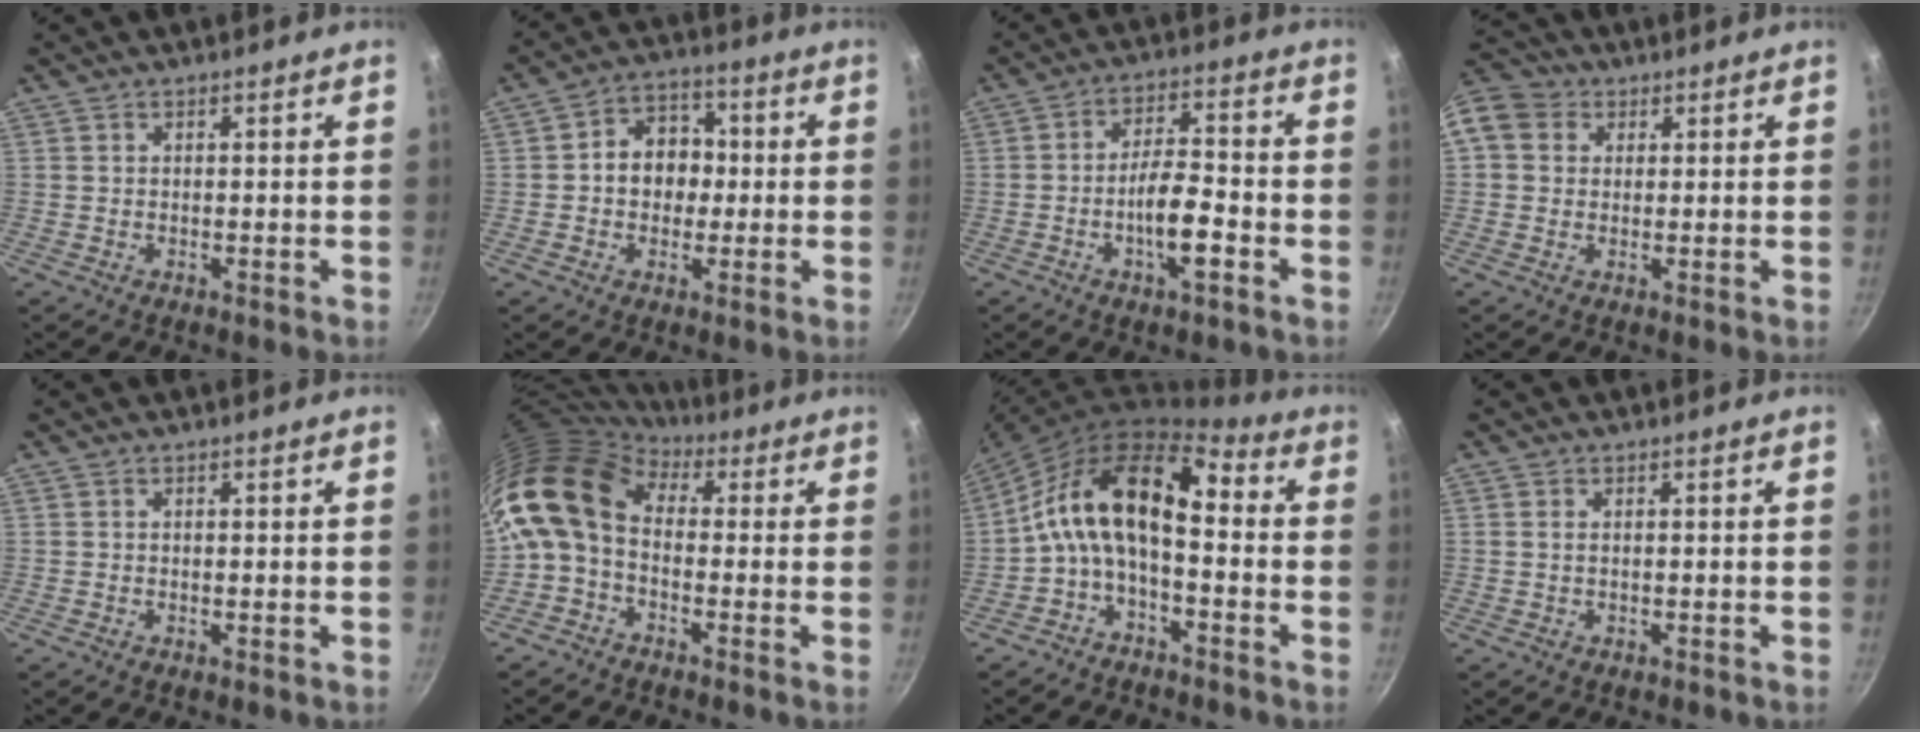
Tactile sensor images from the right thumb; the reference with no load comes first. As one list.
[{"total": 8.9, "force": [-0.1, 7.3, 5.1], "torque": [-0.031, 0.021, -0.012]}, {"total": 8.9, "force": [-3.2, 2.9, 7.8], "torque": [-0.126, 0.027, -0.057]}, {"total": 9.7, "force": [2.3, 8.3, 4.3], "torque": [-0.075, 0.021, 0.026]}, {"total": 0.0}, {"total": 12.4, "force": [0.9, 8.7, 8.8], "torque": [-0.160, 0.026, -0.007]}, {"total": 13.9, "force": [-1.9, 7.7, 11.5], "torque": [-0.203, 0.058, -0.056]}, {"total": 0.6, "force": [0.1, 0.3, 0.6], "torque": [-0.013, 0.001, 0.001]}]